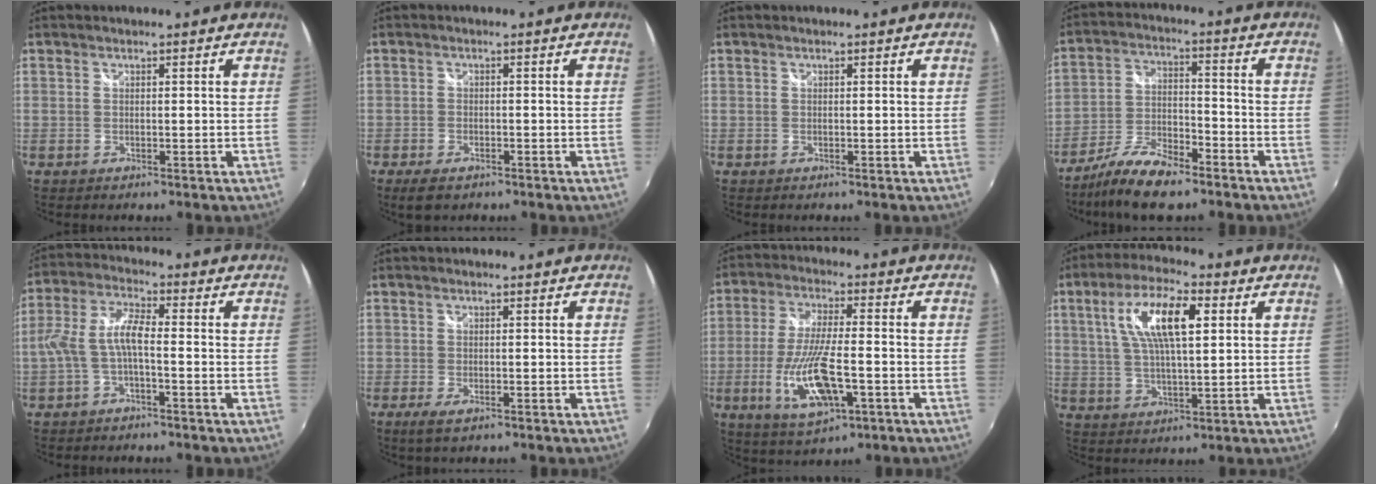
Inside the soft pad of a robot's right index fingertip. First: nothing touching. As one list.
[{"total": 4.3, "force": [-2.9, 2.0, 2.4], "torque": [-0.060, -0.013, -0.050]}, {"total": 0.0}, {"total": 12.0, "force": [-9.1, 3.4, 6.9], "torque": [-0.149, -0.012, -0.172]}, {"total": 6.3, "force": [-2.0, 1.6, 5.8], "torque": [-0.133, 0.013, -0.037]}, {"total": 2.8, "force": [-1.6, 0.8, 2.1], "torque": [-0.044, -0.010, -0.029]}, {"total": 13.7, "force": [-4.3, 4.3, 12.2], "torque": [-0.250, -0.020, -0.074]}, {"total": 12.2, "force": [3.8, 4.0, 10.9], "torque": [-0.203, 0.017, 0.070]}]